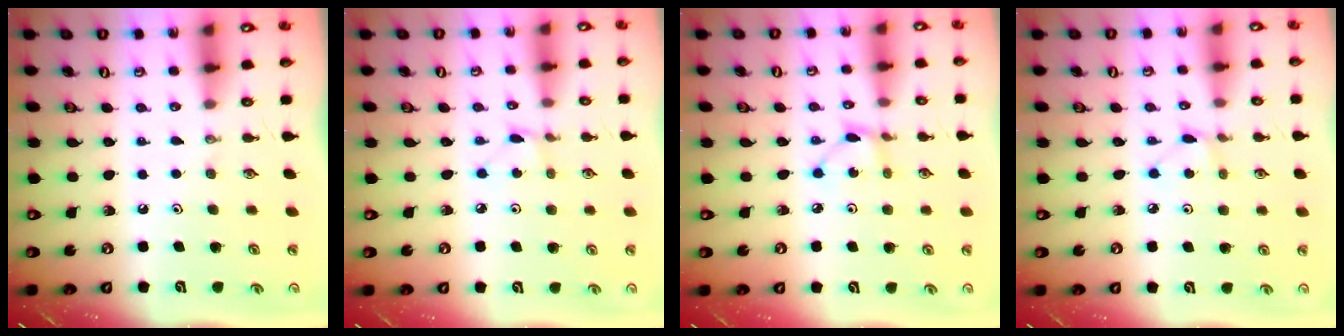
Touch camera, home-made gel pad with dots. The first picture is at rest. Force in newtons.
{"total": 1.3, "press": 1.2, "slide": 0.1}
{"total": 2.5, "press": 2.5, "slide": 0.1}
{"total": 2.9, "press": 2.9, "slide": 0.4}